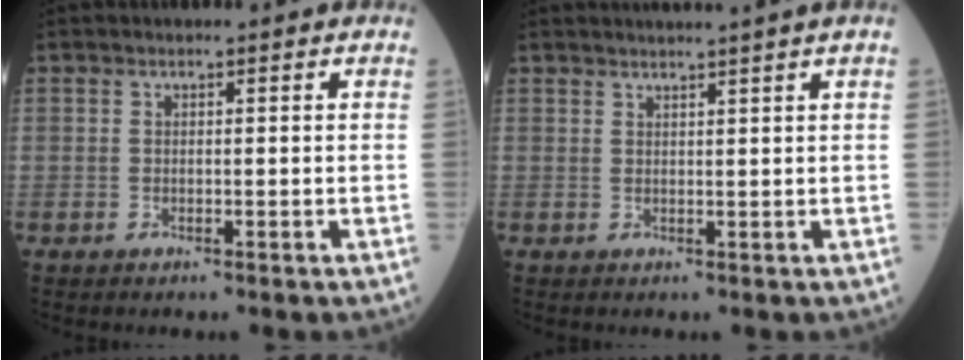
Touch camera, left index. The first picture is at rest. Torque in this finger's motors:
{"motor_torque": [-0.13, -0.16, 0.04, 0.06]}